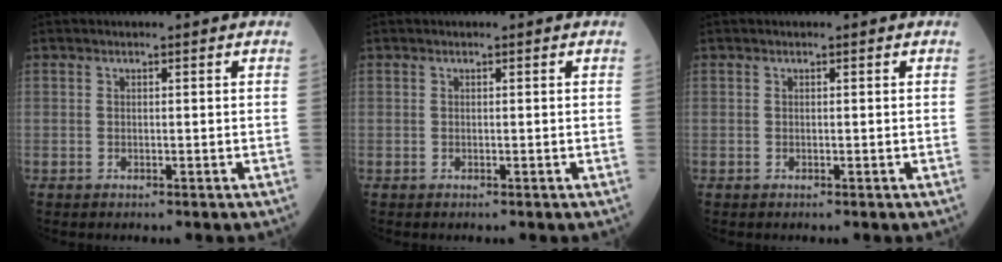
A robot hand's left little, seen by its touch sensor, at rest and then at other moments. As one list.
[{"total": 0.0}, {"total": 0.0}]